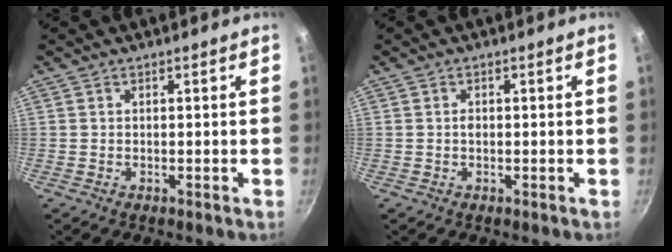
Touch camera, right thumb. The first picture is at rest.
{"total": 1.0, "force": [0.0, 0.7, 0.7], "torque": [-0.009, 0.002, -0.003]}